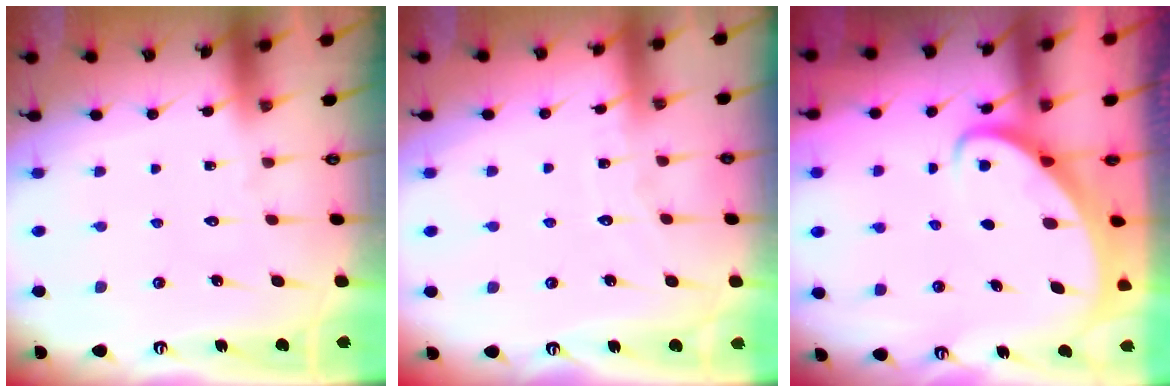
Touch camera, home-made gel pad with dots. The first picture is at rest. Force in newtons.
{"total": 4.3, "press": 4.3, "slide": 0.5}
{"total": 3.1, "press": 3.0, "slide": 0.4}